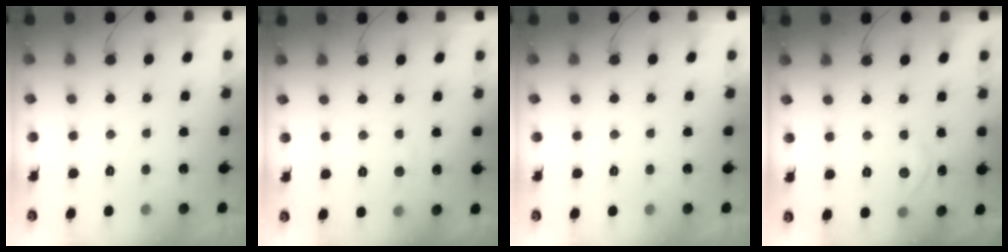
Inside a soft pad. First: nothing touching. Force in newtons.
{"total": 4.2, "press": 4.2, "slide": 0.6}
{"total": 0.0}
{"total": 6.2, "press": 6.2, "slide": 0.7}